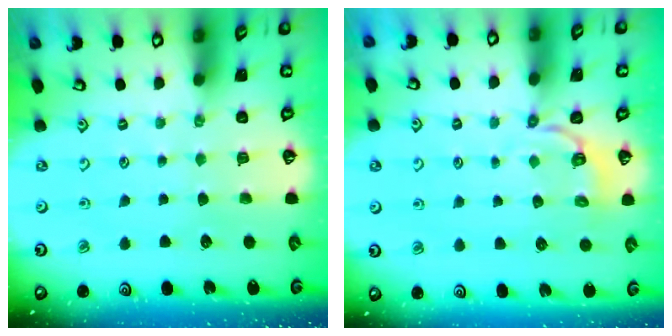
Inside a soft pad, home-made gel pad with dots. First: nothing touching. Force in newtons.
{"total": 3.5, "press": 2.6, "slide": 2.4}